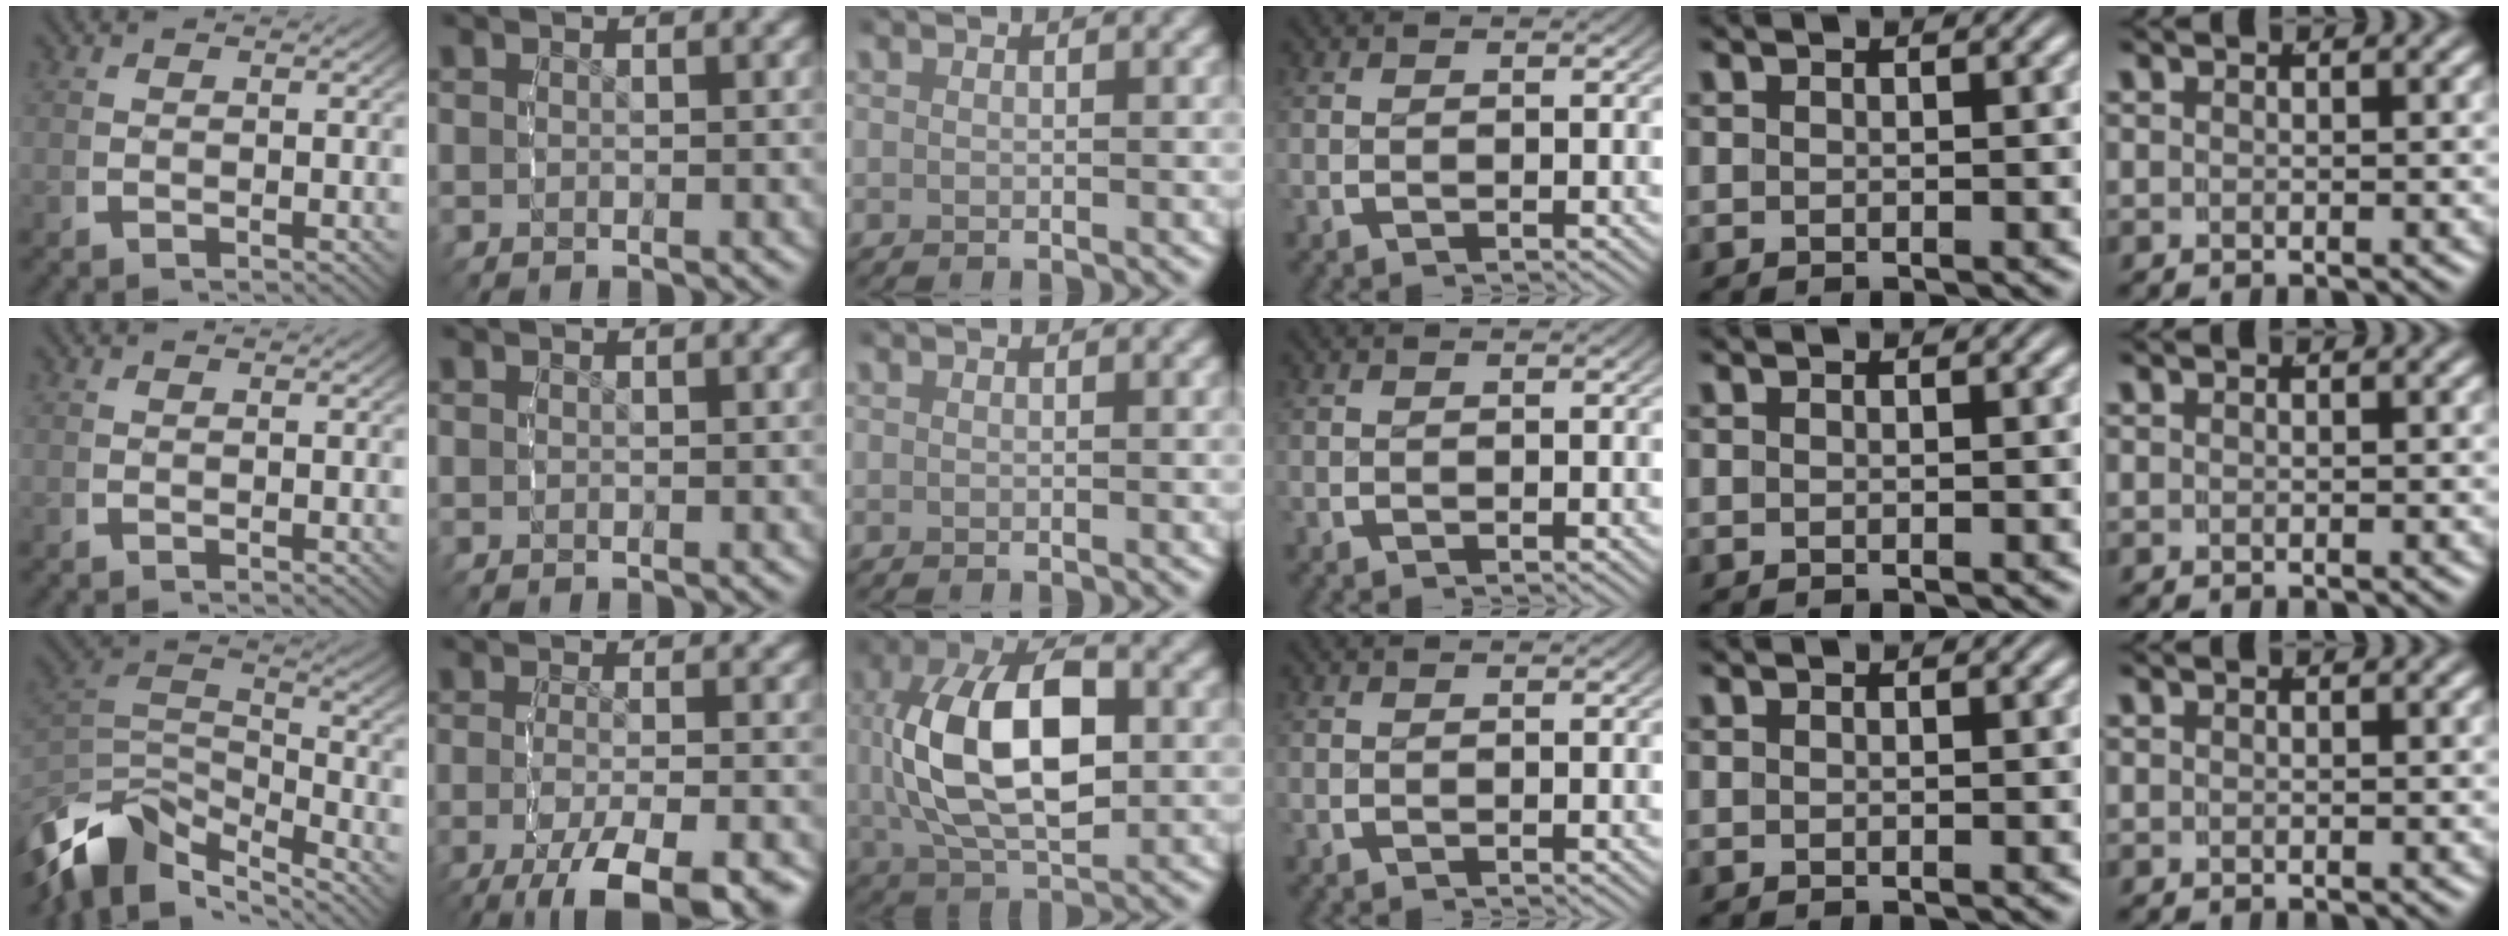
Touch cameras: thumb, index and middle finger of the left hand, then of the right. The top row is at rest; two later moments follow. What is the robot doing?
{"motion": "grasp_and_lifting", "object": "bottle cap"}